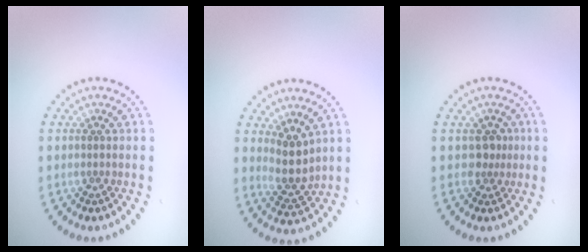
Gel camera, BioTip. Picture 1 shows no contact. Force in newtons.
{"total": 2.9, "press": 2.2, "slide": 1.9}
{"total": 1.6, "press": 1.1, "slide": 1.1}